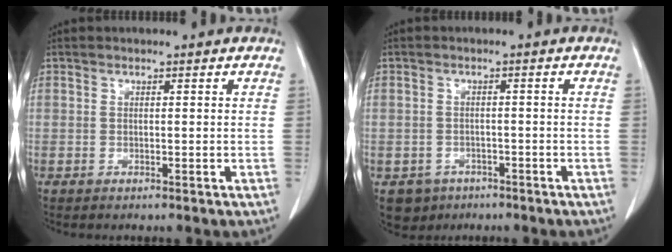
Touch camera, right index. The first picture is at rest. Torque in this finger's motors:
{"motor_torque": [-0.56, -0.51, -0.57, -0.10]}